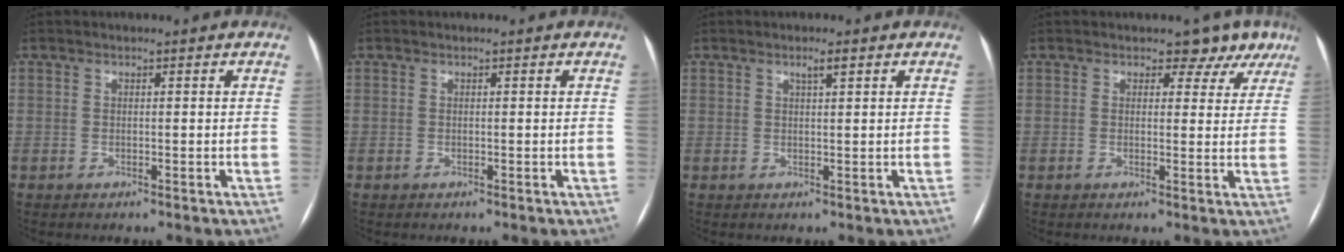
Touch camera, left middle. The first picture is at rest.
{"total": 0.0}
{"total": 1.5, "force": [0.9, 0.1, 1.2], "torque": [-0.022, 0.002, 0.015]}
{"total": 5.1, "force": [3.7, 3.3, 1.2], "torque": [0.006, -0.001, 0.027]}